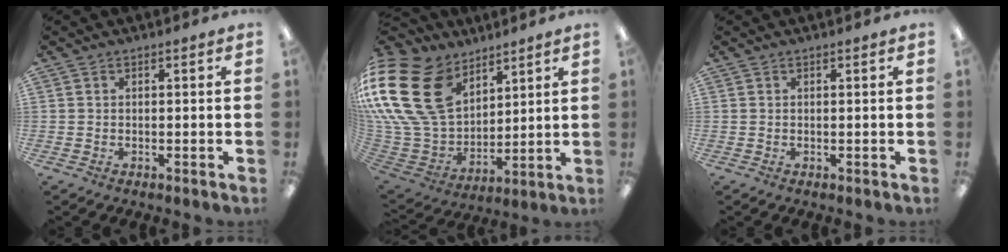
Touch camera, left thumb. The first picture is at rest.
{"total": 26.5, "force": [10.7, 18.9, 15.3], "torque": [-0.355, -0.048, 0.211]}
{"total": 0.0}